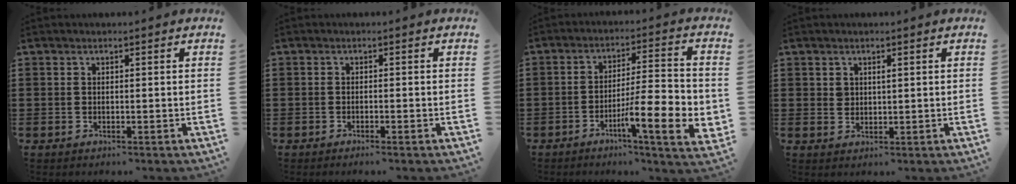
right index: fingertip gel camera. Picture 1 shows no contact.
{"total": 0.8, "force": [-0.6, 0.0, 0.5], "torque": [-0.009, -0.003, -0.012]}
{"total": 10.7, "force": [-3.7, 1.8, 9.8], "torque": [-0.160, -0.010, -0.066]}
{"total": 1.2, "force": [0.5, 0.9, 0.6], "torque": [-0.014, 0.002, 0.011]}